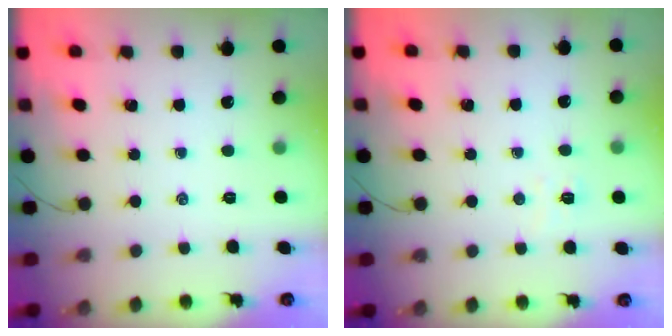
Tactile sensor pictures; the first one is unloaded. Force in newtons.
{"total": 4.1, "press": 3.9, "slide": 1.0}